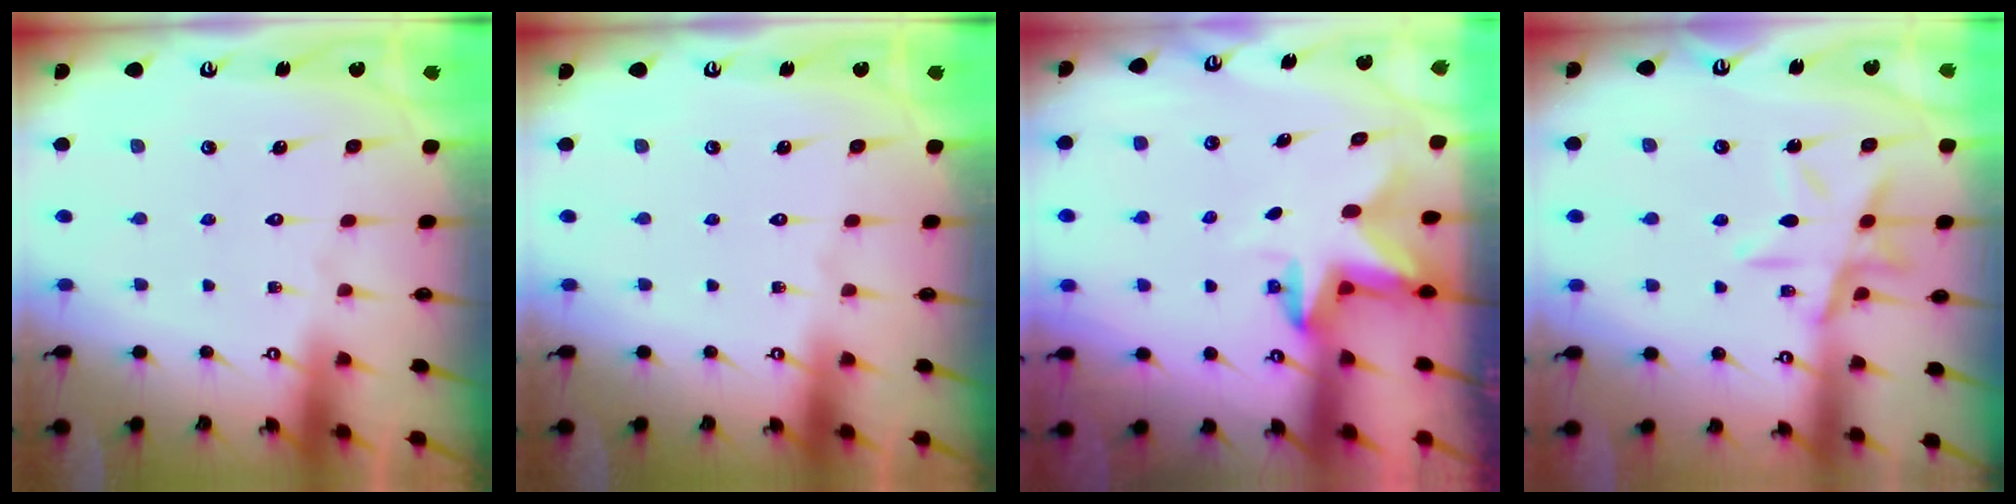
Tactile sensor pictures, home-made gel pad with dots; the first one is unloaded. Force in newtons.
{"total": 0.0}
{"total": 2.6, "press": 2.5, "slide": 0.5}
{"total": 11.3, "press": 11.3, "slide": 0.9}